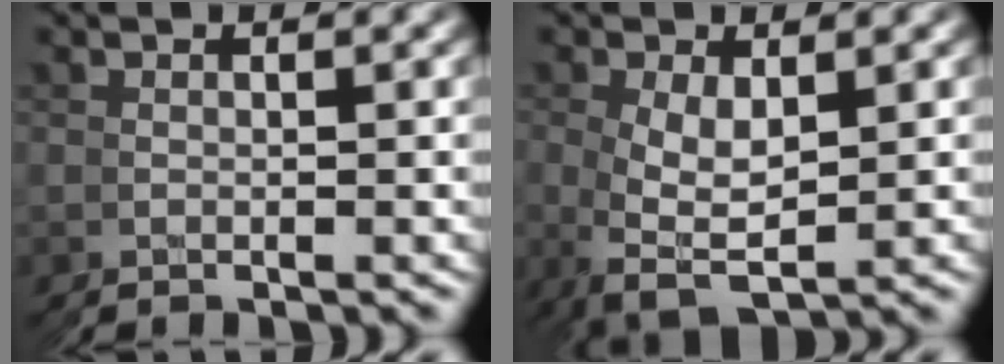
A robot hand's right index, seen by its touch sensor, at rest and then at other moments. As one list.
[{"total": 5.2, "force": [-1.0, 3.6, 3.5], "torque": [-0.082, -0.024, -0.007]}]